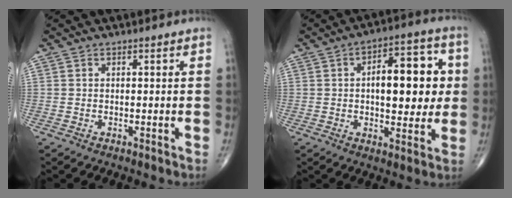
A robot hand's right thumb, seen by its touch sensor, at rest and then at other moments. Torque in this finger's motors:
{"motor_torque": [0.01, 0.31, 0.46, -0.08, 0.12]}